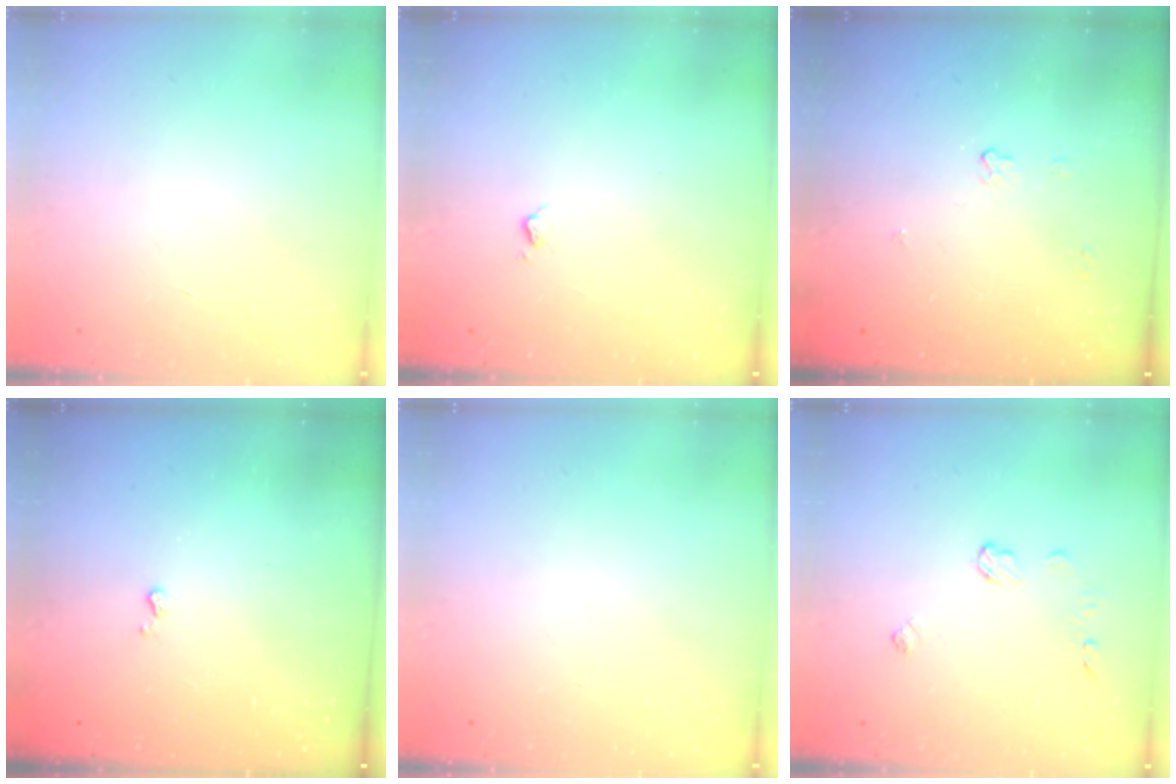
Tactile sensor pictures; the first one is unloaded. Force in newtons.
{"total": 3.4, "press": 3.4, "slide": 0.6}
{"total": 3.6, "press": 3.6, "slide": 0.5}
{"total": 2.9, "press": 2.8, "slide": 0.5}
{"total": 0.0}
{"total": 6.1, "press": 6.1, "slide": 0.7}